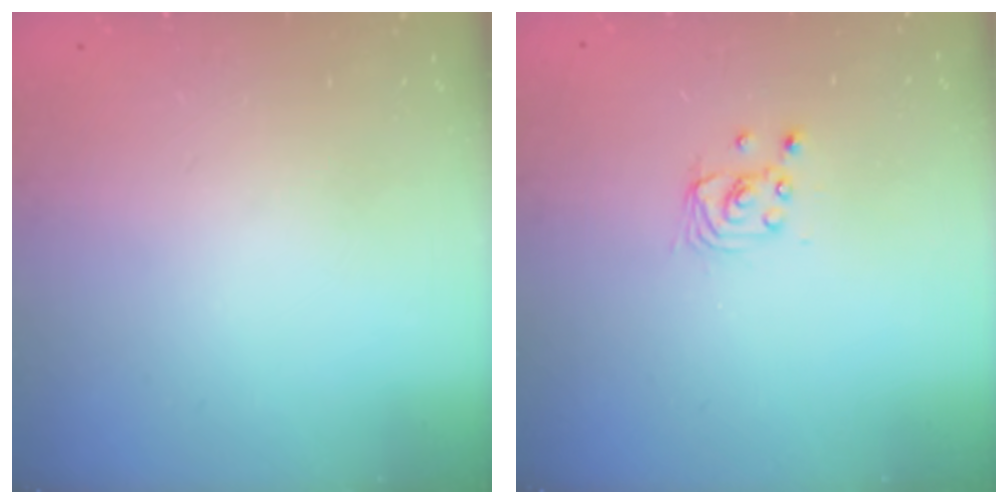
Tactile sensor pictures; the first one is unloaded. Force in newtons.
{"total": 2.5, "press": 2.5, "slide": 0.1}